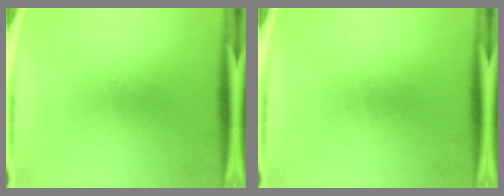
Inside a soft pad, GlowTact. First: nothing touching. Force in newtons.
{"total": 0.0}